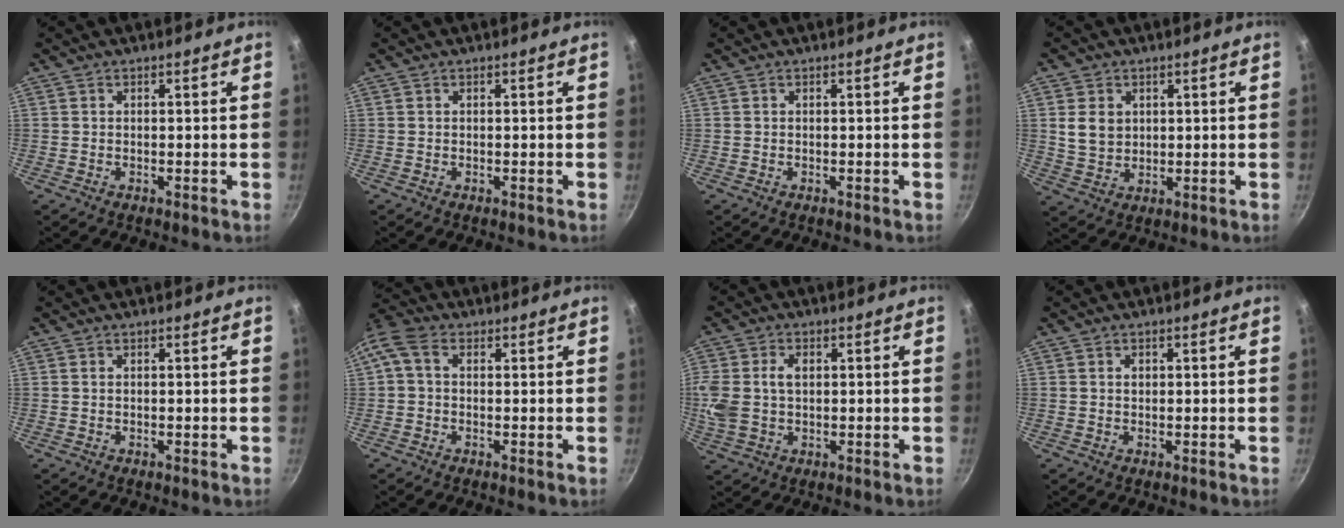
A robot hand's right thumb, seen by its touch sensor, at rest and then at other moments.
{"total": 0.0}
{"total": 0.0}
{"total": 5.8, "force": [1.4, 4.7, 3.1], "torque": [-0.042, -0.008, 0.031]}
{"total": 0.0}
{"total": 6.6, "force": [1.1, 4.8, 4.4], "torque": [-0.102, 0.025, 0.008]}
{"total": 10.5, "force": [1.3, 7.6, 7.2], "torque": [-0.156, 0.011, 0.025]}
{"total": 1.0, "force": [0.3, 0.8, 0.6], "torque": [-0.007, 0.002, 0.004]}